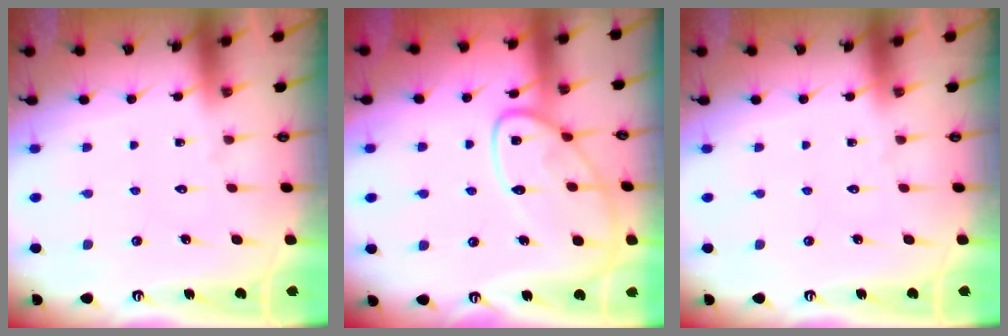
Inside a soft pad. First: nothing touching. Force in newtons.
{"total": 11.7, "press": 11.6, "slide": 0.7}
{"total": 0.0}